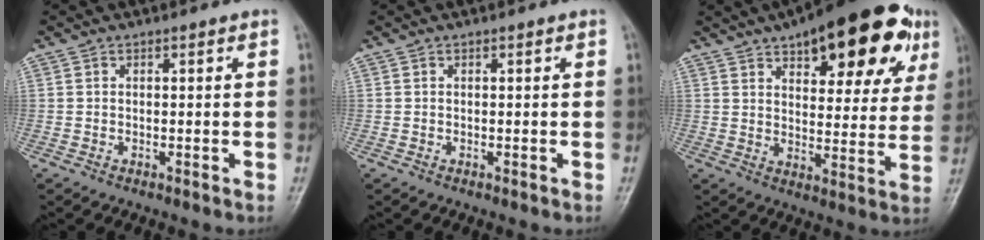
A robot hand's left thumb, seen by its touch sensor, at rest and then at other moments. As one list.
[{"total": 0.0}, {"total": 23.6, "force": [12.7, 9.9, 17.3], "torque": [-0.201, -0.009, 0.176]}]